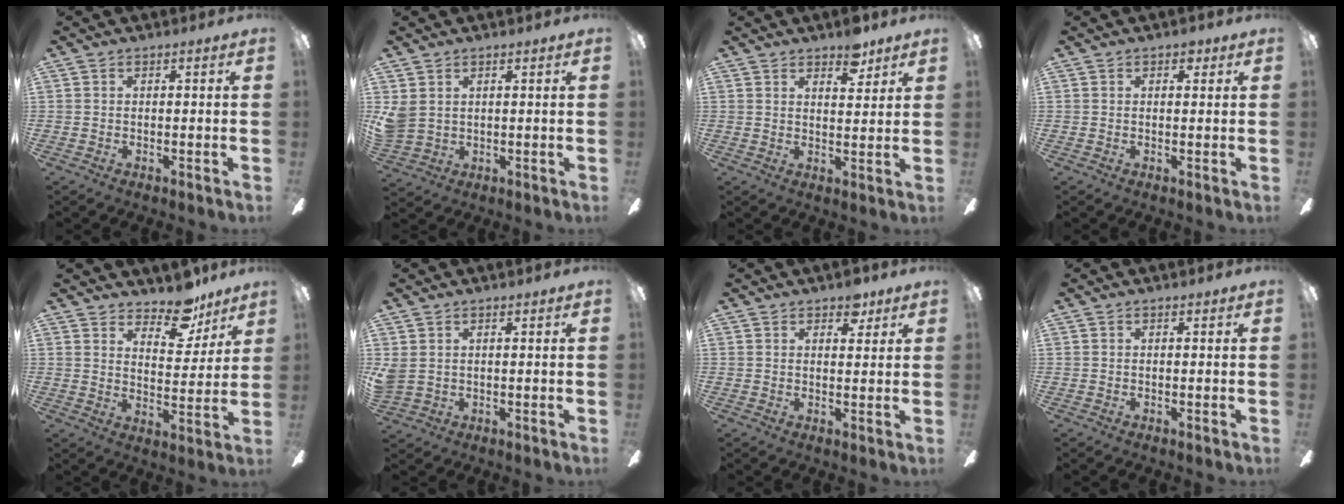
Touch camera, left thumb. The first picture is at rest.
{"total": 5.0, "force": [2.1, 3.8, 2.3], "torque": [-0.056, 0.005, 0.046]}
{"total": 5.9, "force": [4.7, 2.5, 2.7], "torque": [-0.023, -0.023, 0.079]}
{"total": 1.8, "force": [1.0, 1.1, 0.9], "torque": [-0.002, -0.002, 0.014]}
{"total": 11.4, "force": [9.0, 5.2, 4.7], "torque": [-0.058, -0.054, 0.161]}
{"total": 3.4, "force": [1.4, 2.6, 1.6], "torque": [-0.034, 0.006, 0.029]}
{"total": 4.4, "force": [3.2, 2.4, 1.9], "torque": [-0.011, -0.009, 0.053]}
{"total": 0.0}